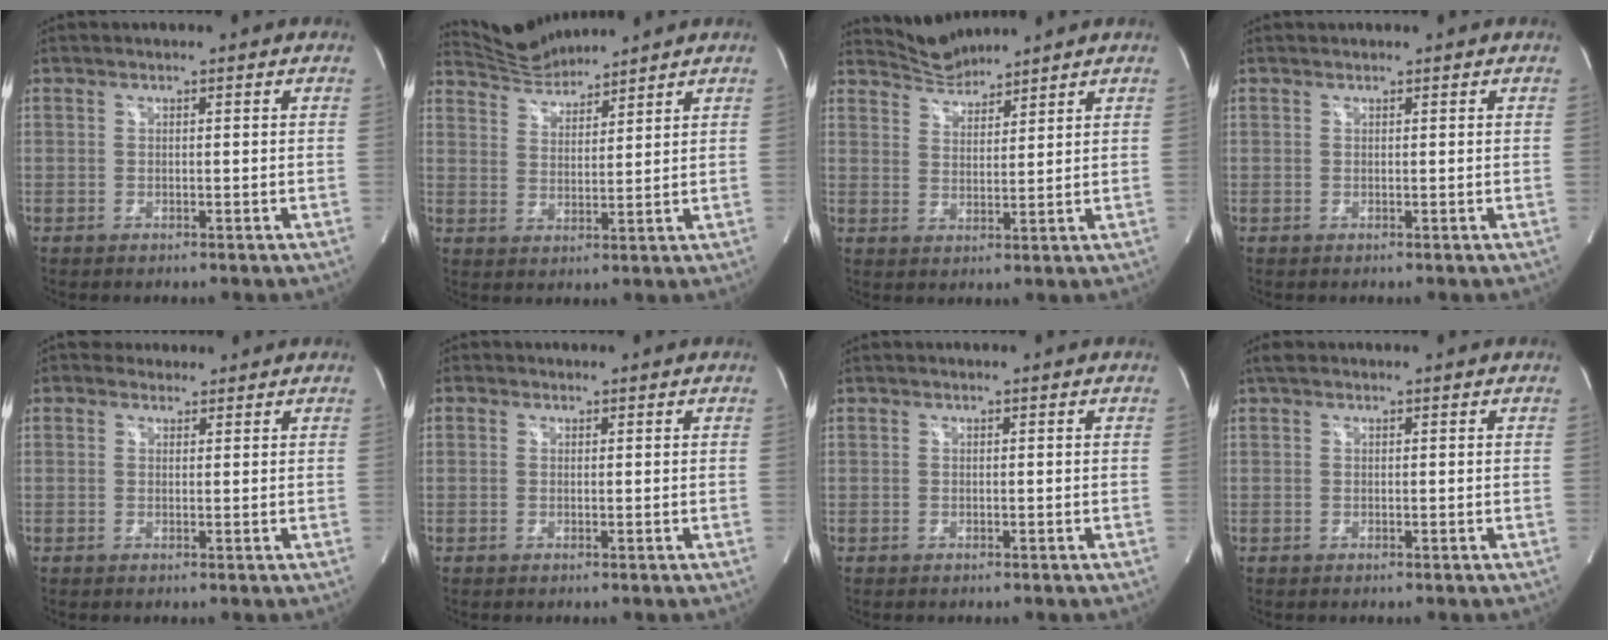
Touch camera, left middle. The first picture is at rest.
{"total": 6.4, "force": [6.3, 0.1, 0.3], "torque": [-0.018, 0.017, 0.127]}
{"total": 4.9, "force": [4.8, 0.2, -0.4], "torque": [0.000, 0.009, 0.096]}
{"total": 0.5, "force": [0.5, 0.1, 0.0], "torque": [-0.010, 0.009, 0.012]}
{"total": 2.3, "force": [1.9, 1.3, 0.1], "torque": [0.001, 0.019, 0.028]}
{"total": 1.2, "force": [-0.4, -0.4, -1.0], "torque": [0.018, -0.011, -0.010]}
{"total": 0.0}
{"total": 1.3, "force": [0.9, 0.5, 0.8], "torque": [-0.020, 0.017, 0.015]}